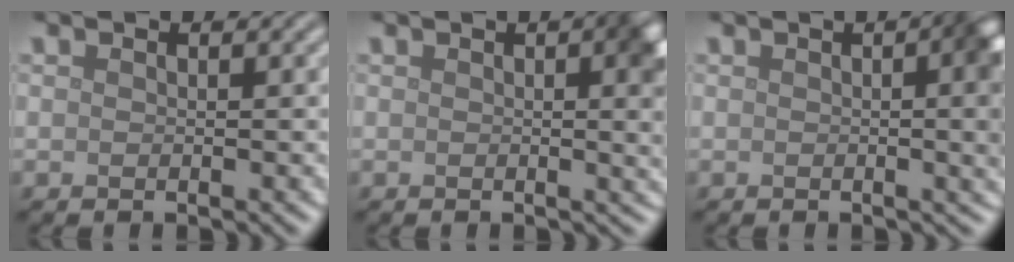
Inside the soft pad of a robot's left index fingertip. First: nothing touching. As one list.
[{"total": 5.4, "force": [0.7, 1.8, 5.0], "torque": [-0.044, 0.005, 0.009]}, {"total": 7.1, "force": [0.5, 2.7, 6.5], "torque": [-0.045, 0.009, 0.000]}]